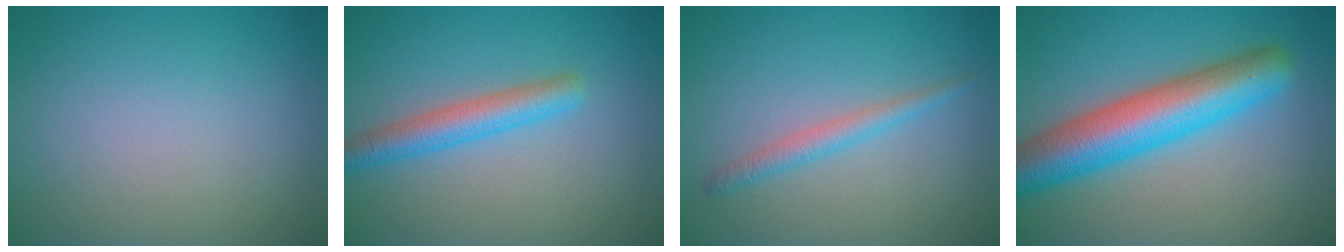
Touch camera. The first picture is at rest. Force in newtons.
{"total": 3.4, "press": 3.4, "slide": 0.2}
{"total": 1.8, "press": 1.8, "slide": 0.1}
{"total": 8.4, "press": 8.4, "slide": 0.3}